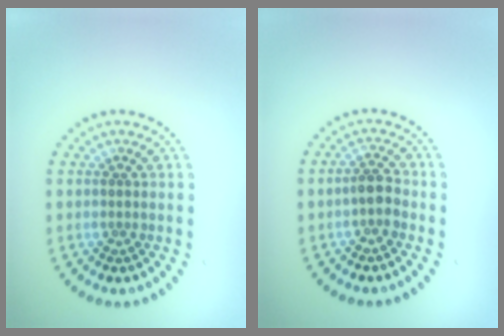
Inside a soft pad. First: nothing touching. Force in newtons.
{"total": 1.9, "press": 1.6, "slide": 1.0}